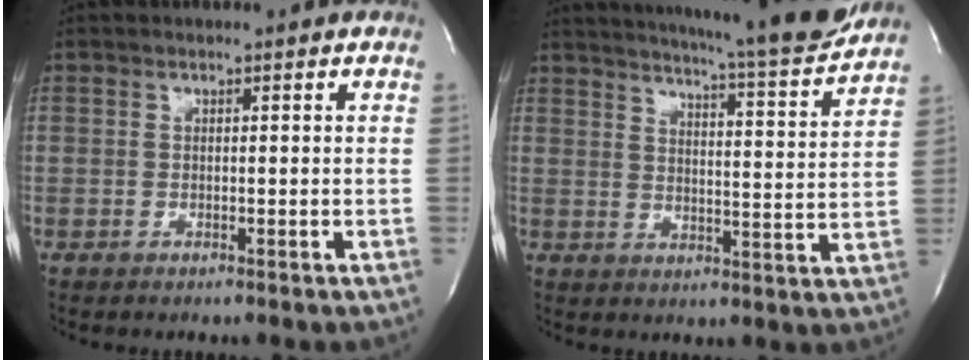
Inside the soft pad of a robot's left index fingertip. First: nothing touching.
{"total": 17.6, "force": [16.2, -0.1, 6.9], "torque": [-0.111, -0.056, 0.204]}